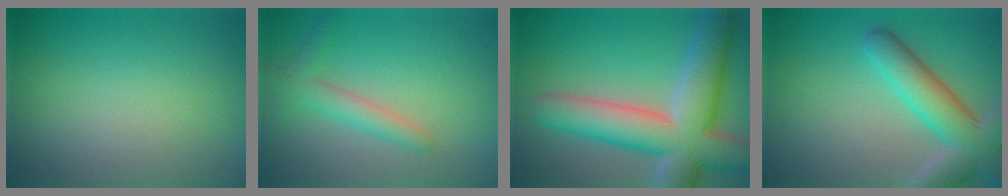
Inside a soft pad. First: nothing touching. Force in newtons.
{"total": 2.1, "press": 2.1, "slide": 0.2}
{"total": 11.0, "press": 11.0, "slide": 0.8}
{"total": 7.1, "press": 7.1, "slide": 0.5}